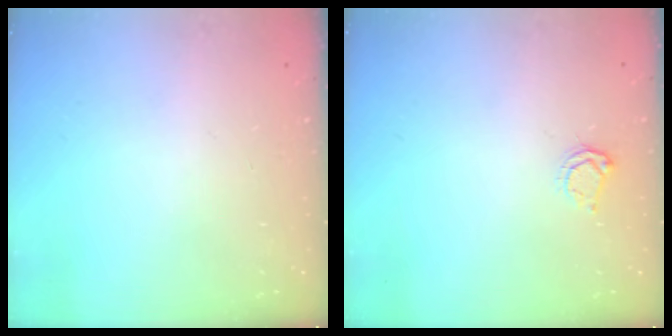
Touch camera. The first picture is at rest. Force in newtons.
{"total": 3.5, "press": 3.5, "slide": 0.4}